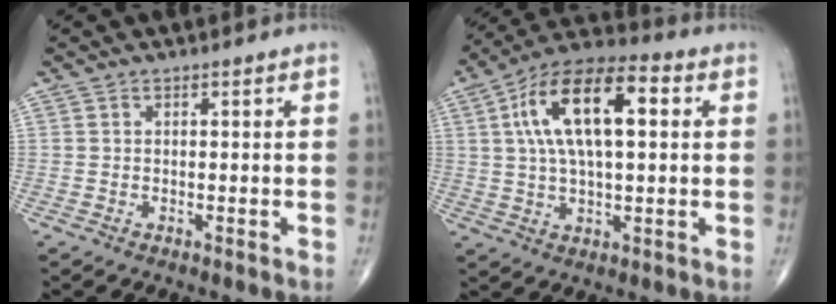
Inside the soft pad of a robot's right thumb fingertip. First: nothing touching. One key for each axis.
{"total": 17.8, "fx": 4.1, "fy": 7.8, "fz": 15.4, "tx": -0.266, "ty": 0.024, "tz": 0.061}